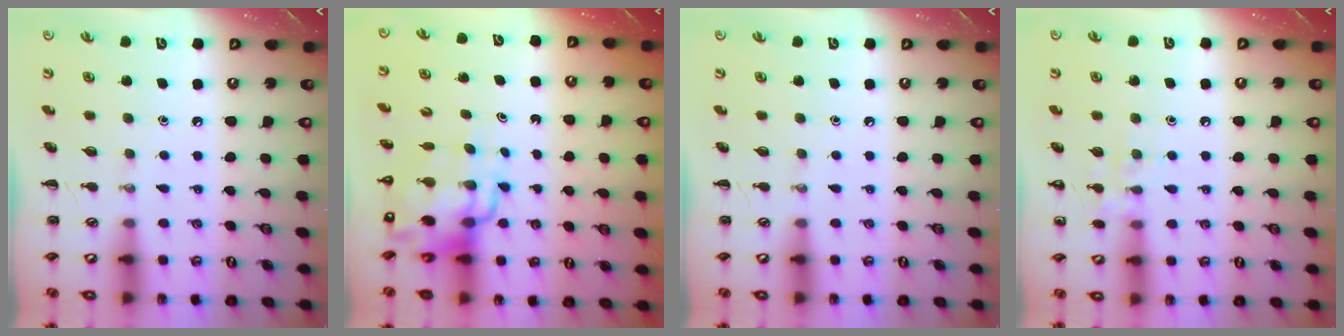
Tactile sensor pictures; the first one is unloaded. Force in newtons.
{"total": 12.2, "press": 11.6, "slide": 3.5}
{"total": 0.0}
{"total": 7.7, "press": 7.6, "slide": 1.3}